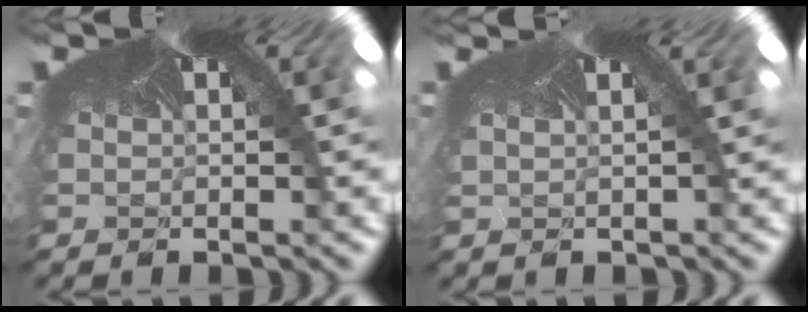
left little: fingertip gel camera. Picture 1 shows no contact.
{"total": 0.8, "force": [0.0, -0.4, -0.7], "torque": [-0.002, 0.008, -0.009]}